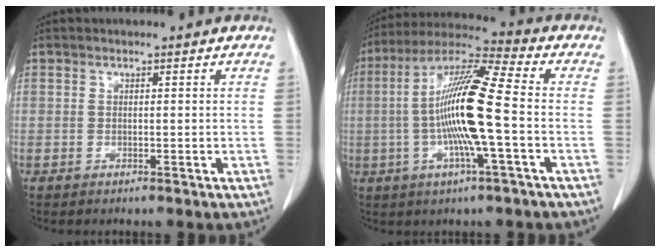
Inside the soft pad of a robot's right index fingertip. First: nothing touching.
{"total": 14.9, "force": [-1.7, 0.3, 14.8], "torque": [-0.285, 0.003, -0.042]}